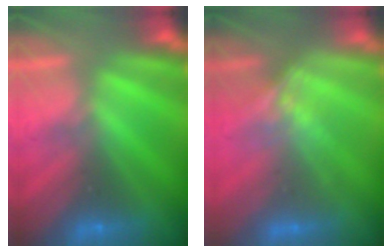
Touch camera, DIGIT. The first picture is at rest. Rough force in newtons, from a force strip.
{"total": 1.8}